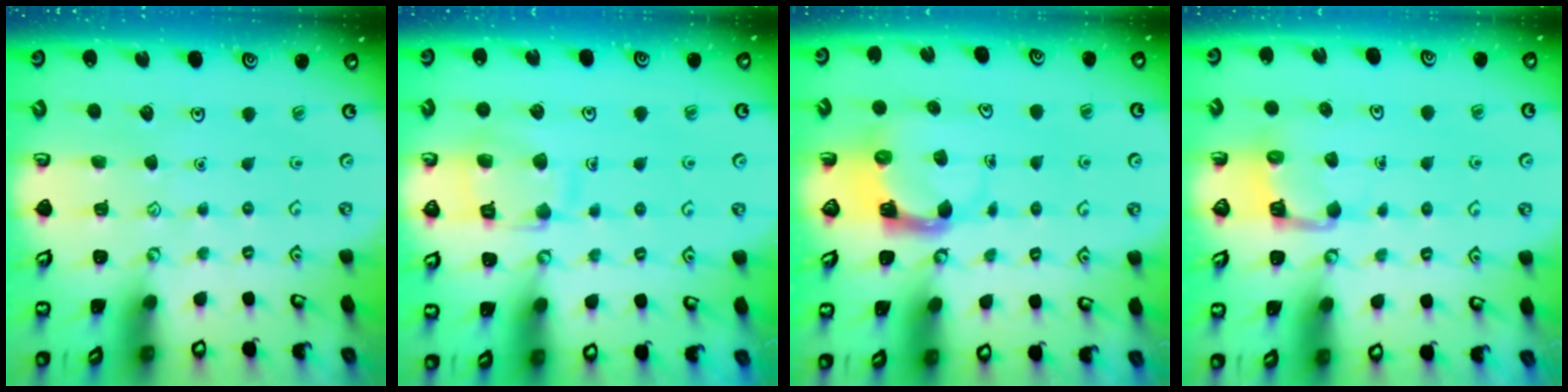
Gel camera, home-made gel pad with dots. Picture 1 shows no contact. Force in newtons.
{"total": 11.4, "press": 11.3, "slide": 1.0}
{"total": 3.7, "press": 3.6, "slide": 0.7}
{"total": 2.8, "press": 2.8, "slide": 0.2}